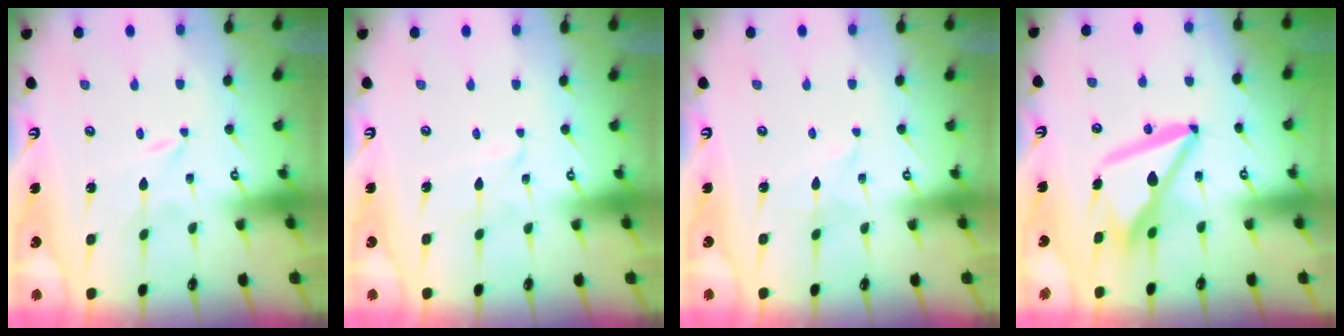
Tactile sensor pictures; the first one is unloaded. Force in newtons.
{"total": 2.1, "press": 2.1, "slide": 0.2}
{"total": 1.7, "press": 1.7, "slide": 0.1}
{"total": 11.8, "press": 11.7, "slide": 1.7}